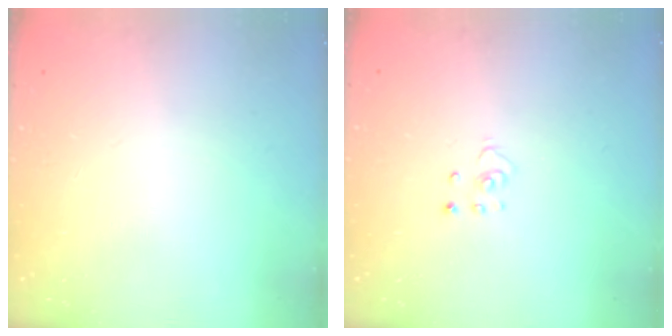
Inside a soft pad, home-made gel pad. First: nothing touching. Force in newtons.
{"total": 2.3, "press": 2.3, "slide": 0.2}